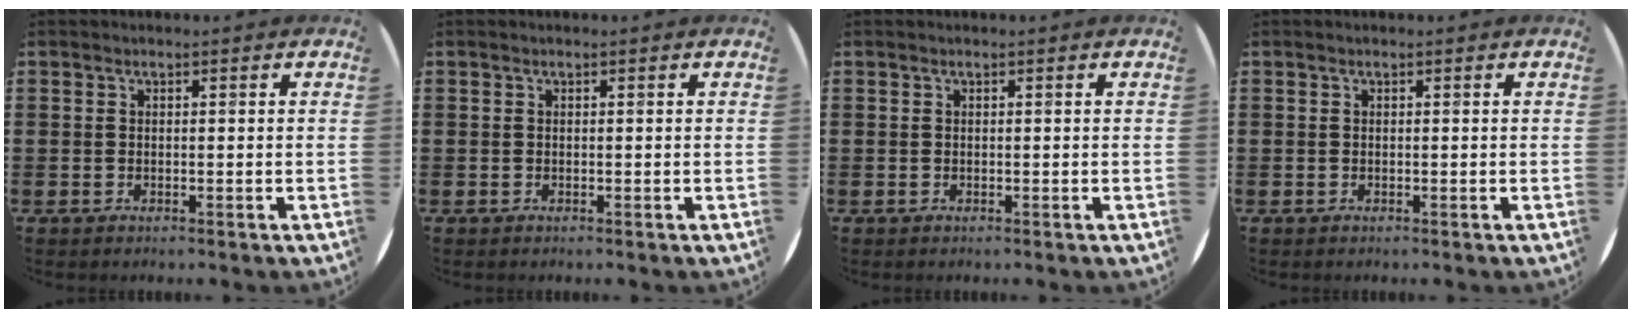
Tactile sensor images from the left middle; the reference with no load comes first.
{"total": 0.0}
{"total": 0.0}
{"total": 0.0}